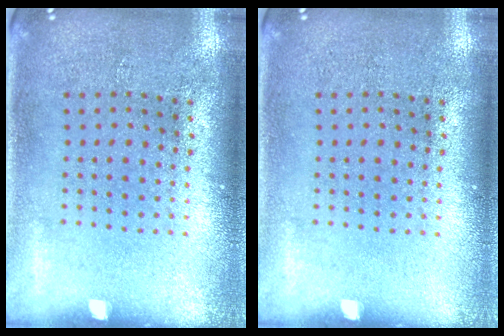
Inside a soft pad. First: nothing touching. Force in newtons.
{"total": 0.0}